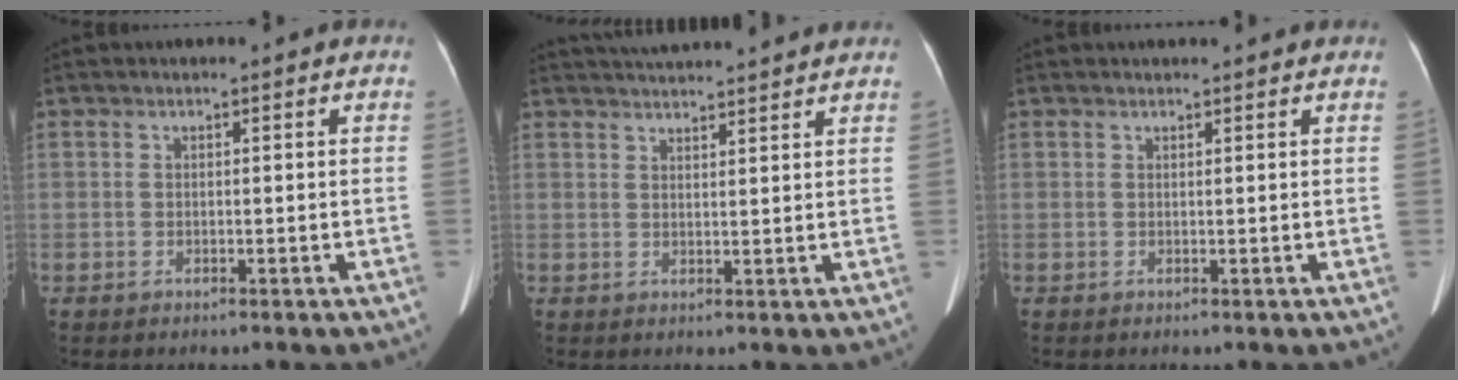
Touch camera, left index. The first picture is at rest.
{"total": 10.2, "force": [9.6, 0.4, 3.4], "torque": [-0.054, 0.031, 0.129]}
{"total": 2.3, "force": [2.3, 0.1, 0.5], "torque": [-0.007, 0.016, 0.026]}